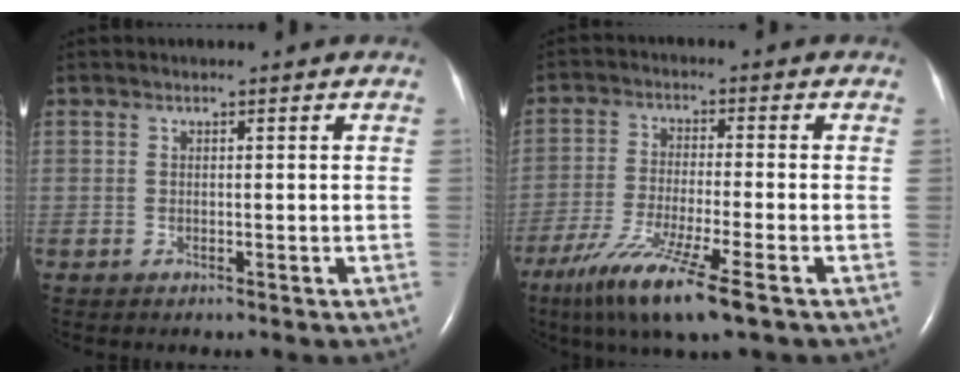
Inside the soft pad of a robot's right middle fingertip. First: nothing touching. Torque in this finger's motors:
{"motor_torque": [1.21, -0.93, 0.26, 0.15]}